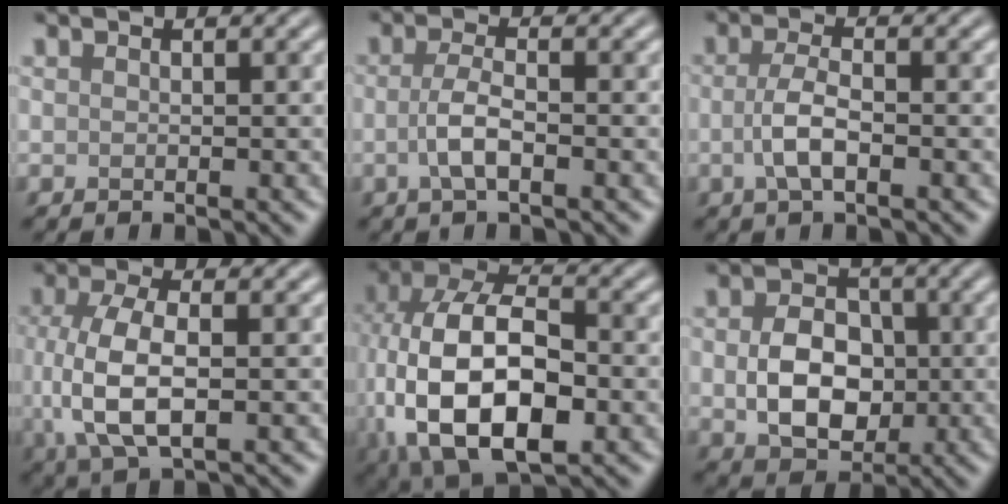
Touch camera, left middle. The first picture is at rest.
{"total": 2.7, "force": [-0.7, 0.8, 2.5], "torque": [-0.054, 0.000, -0.018]}
{"total": 3.0, "force": [-0.8, 1.0, 2.7], "torque": [-0.059, 0.000, -0.018]}
{"total": 6.8, "force": [-0.4, 3.3, 6.0], "torque": [-0.136, -0.003, -0.006]}
{"total": 15.6, "force": [-2.6, 9.2, 12.3], "torque": [-0.248, -0.007, -0.039]}
{"total": 6.4, "force": [-0.5, 4.7, 4.3], "torque": [-0.083, -0.006, -0.002]}